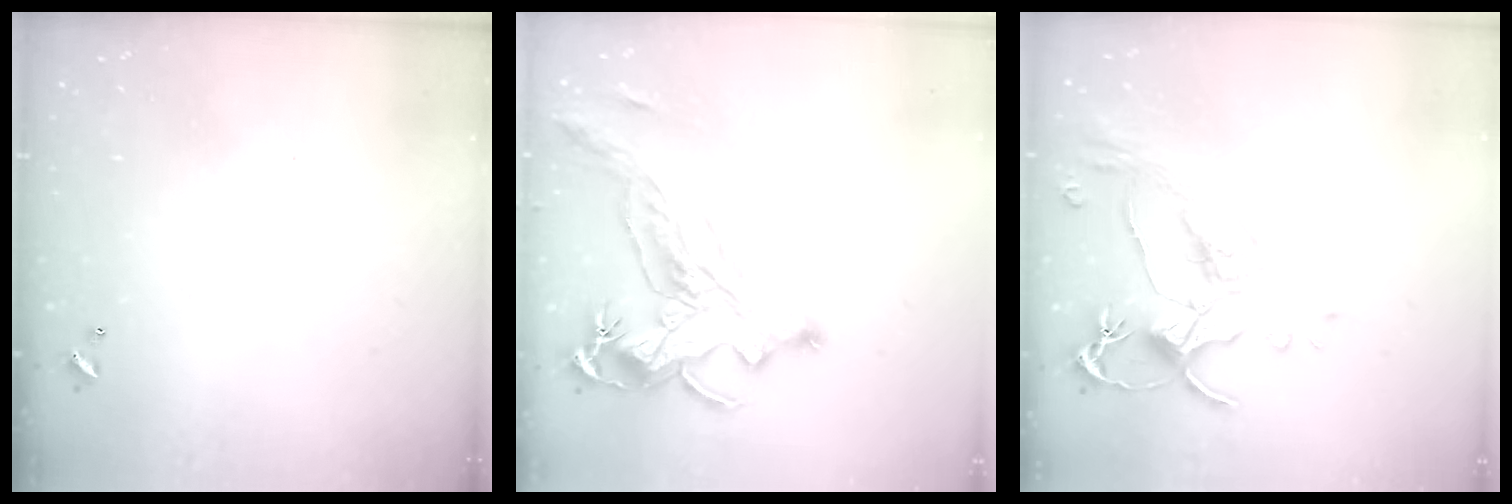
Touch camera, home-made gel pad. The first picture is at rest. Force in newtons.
{"total": 2.9, "press": 2.5, "slide": 1.3}
{"total": 2.5, "press": 2.1, "slide": 1.2}